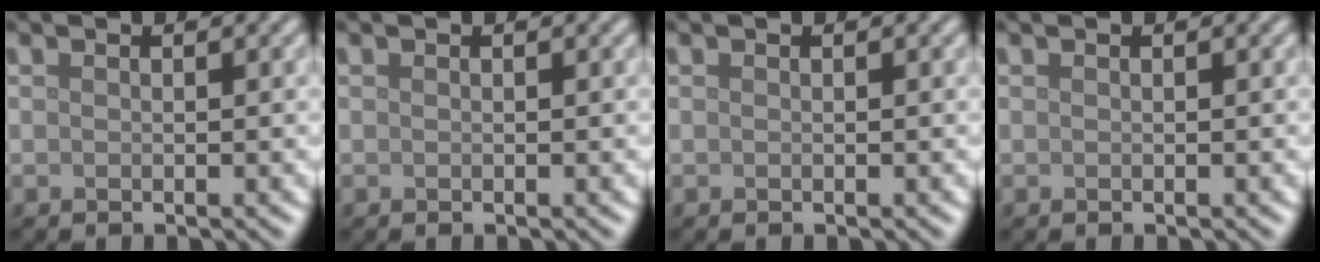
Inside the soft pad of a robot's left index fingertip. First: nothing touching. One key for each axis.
{"total": 0.0}
{"total": 0.0}
{"total": 0.0}